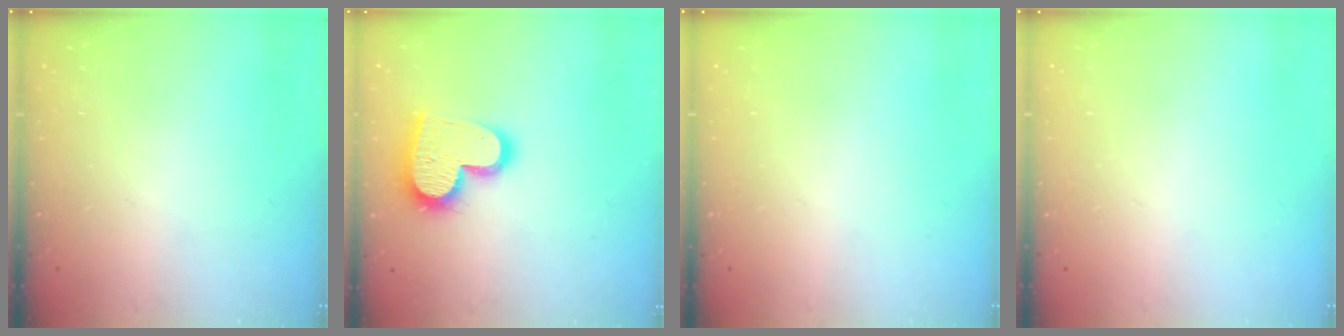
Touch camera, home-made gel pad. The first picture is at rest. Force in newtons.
{"total": 17.9, "press": 17.9, "slide": 1.4}
{"total": 0.0}
{"total": 0.0}